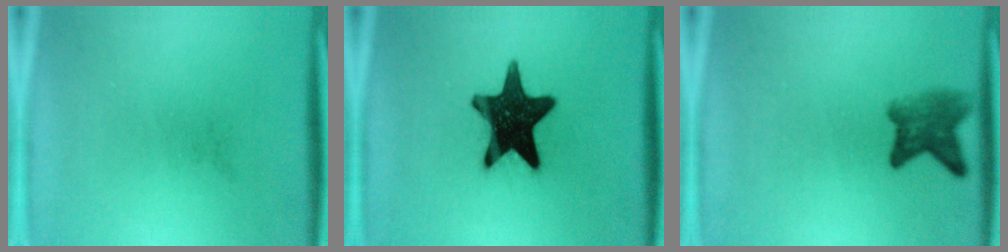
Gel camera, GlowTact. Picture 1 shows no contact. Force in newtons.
{"total": 17.0}
{"total": 4.2}